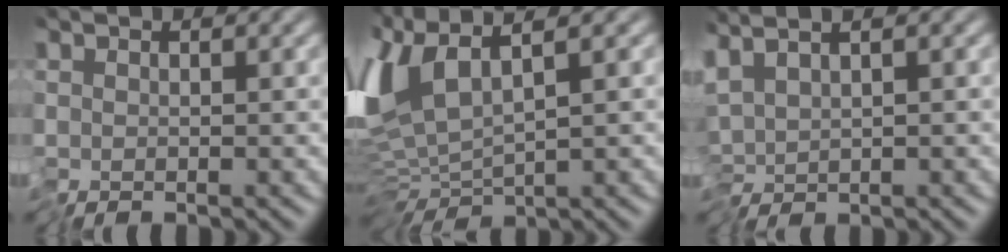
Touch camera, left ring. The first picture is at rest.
{"total": 8.3, "force": [2.1, 3.2, 7.4], "torque": [-0.182, 0.002, 0.046]}
{"total": 2.8, "force": [0.4, 1.0, 2.6], "torque": [-0.052, 0.005, 0.005]}